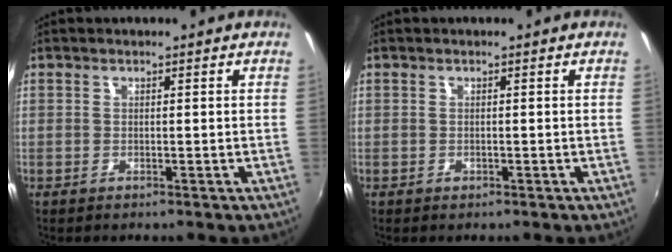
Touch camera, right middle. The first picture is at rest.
{"total": 0.5, "force": [-0.3, 0.5, 0.1], "torque": [0.000, -0.003, -0.005]}